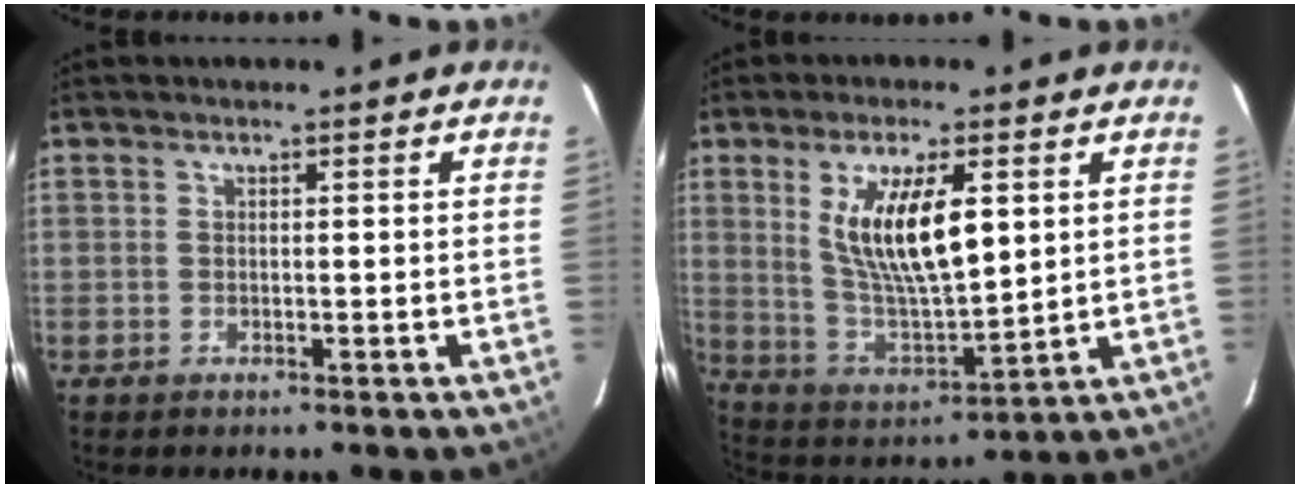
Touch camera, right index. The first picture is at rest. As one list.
[{"total": 14.2, "force": [4.1, 4.7, 12.7], "torque": [-0.239, -0.007, 0.090]}]